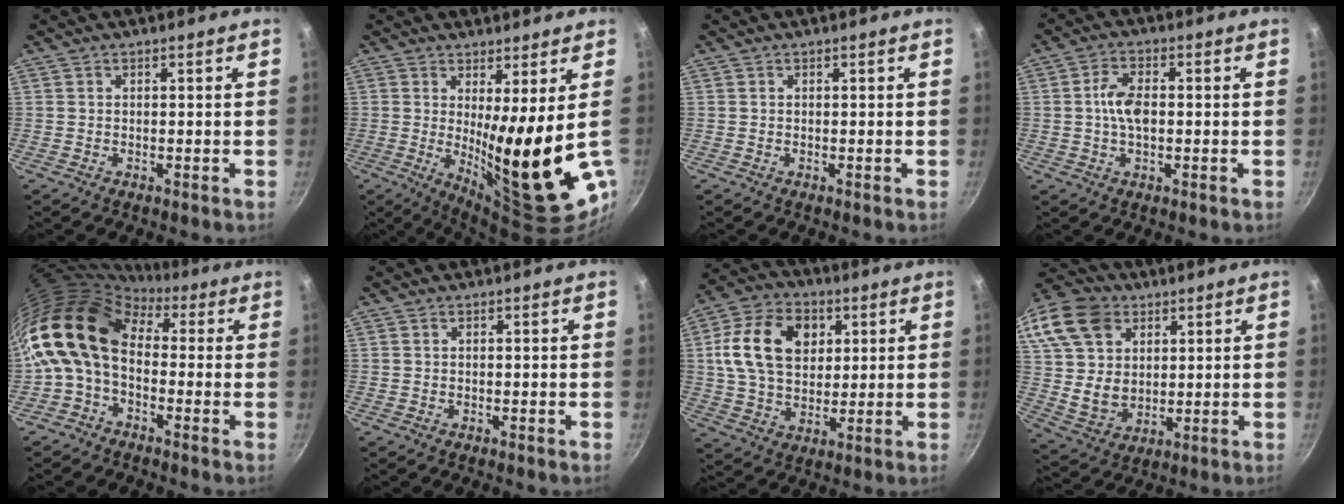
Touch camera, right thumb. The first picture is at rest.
{"total": 17.0, "force": [0.6, 2.5, 16.8], "torque": [-0.236, -0.046, 0.028]}
{"total": 0.0}
{"total": 5.7, "force": [-0.1, 3.1, 4.7], "torque": [-0.085, 0.015, -0.007]}
{"total": 15.0, "force": [0.2, 10.5, 10.7], "torque": [-0.197, 0.034, -0.021]}
{"total": 0.0}
{"total": 16.3, "force": [4.2, 11.7, 10.6], "torque": [-0.169, 0.002, 0.066]}
{"total": 24.0, "force": [10.5, 17.7, 12.3], "torque": [-0.268, 0.011, 0.206]}